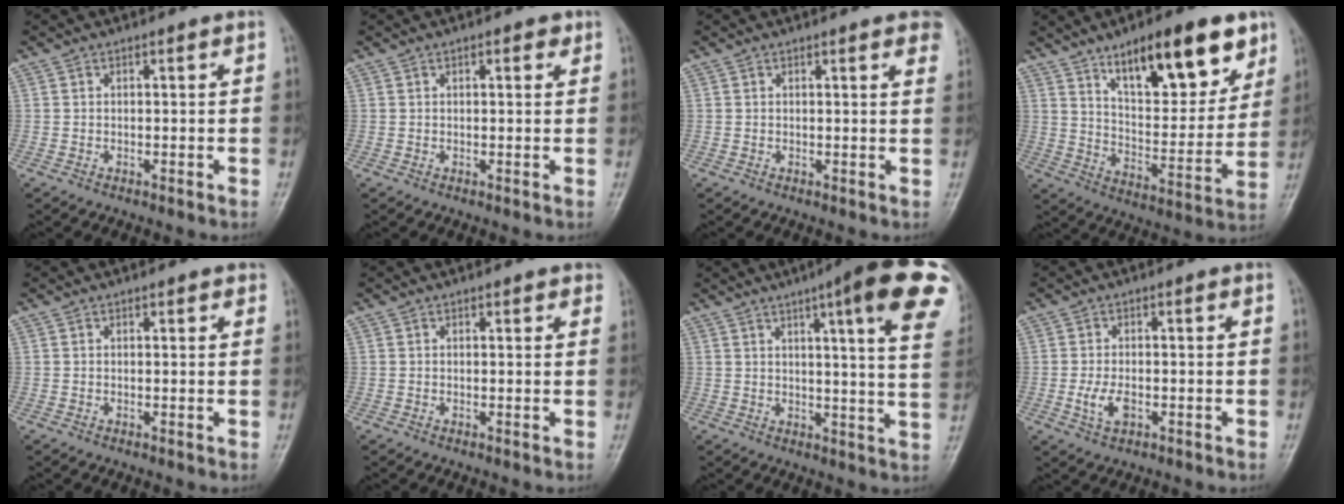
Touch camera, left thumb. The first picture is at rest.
{"total": 2.1, "force": [1.1, 1.0, 1.5], "torque": [-0.013, -0.002, 0.012]}
{"total": 5.1, "force": [3.4, 1.4, 3.6], "torque": [-0.027, -0.003, 0.030]}
{"total": 19.7, "force": [11.7, 7.6, 13.9], "torque": [-0.157, -0.055, 0.191]}
{"total": 1.1, "force": [0.7, 0.6, 0.6], "torque": [0.001, -0.002, 0.004]}
{"total": 1.5, "force": [1.0, 0.8, 0.8], "torque": [0.005, -0.002, 0.006]}
{"total": 20.6, "force": [10.1, 3.3, 17.7], "torque": [-0.206, -0.024, 0.112]}
{"total": 3.9, "force": [-1.1, 2.1, 3.1], "torque": [-0.065, -0.001, -0.019]}